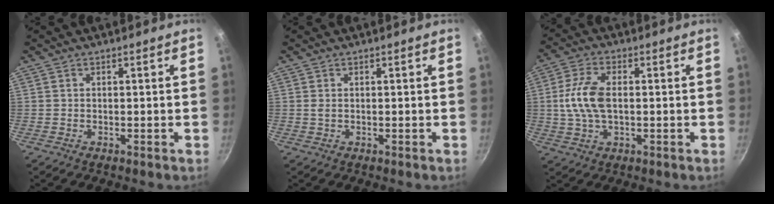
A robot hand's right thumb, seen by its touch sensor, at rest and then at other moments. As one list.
[{"total": 0.6, "force": [0.2, 0.3, 0.5], "torque": [-0.013, 0.000, 0.004]}, {"total": 9.0, "force": [0.3, 5.0, 7.5], "torque": [-0.150, 0.015, -0.001]}]